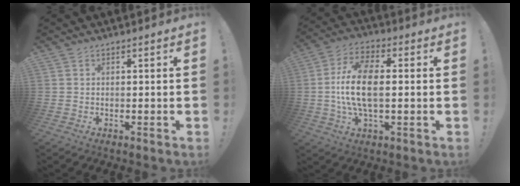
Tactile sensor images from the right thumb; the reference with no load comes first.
{"total": 13.8, "force": [-0.3, 6.8, 12.0], "torque": [-0.228, 0.004, -0.009]}